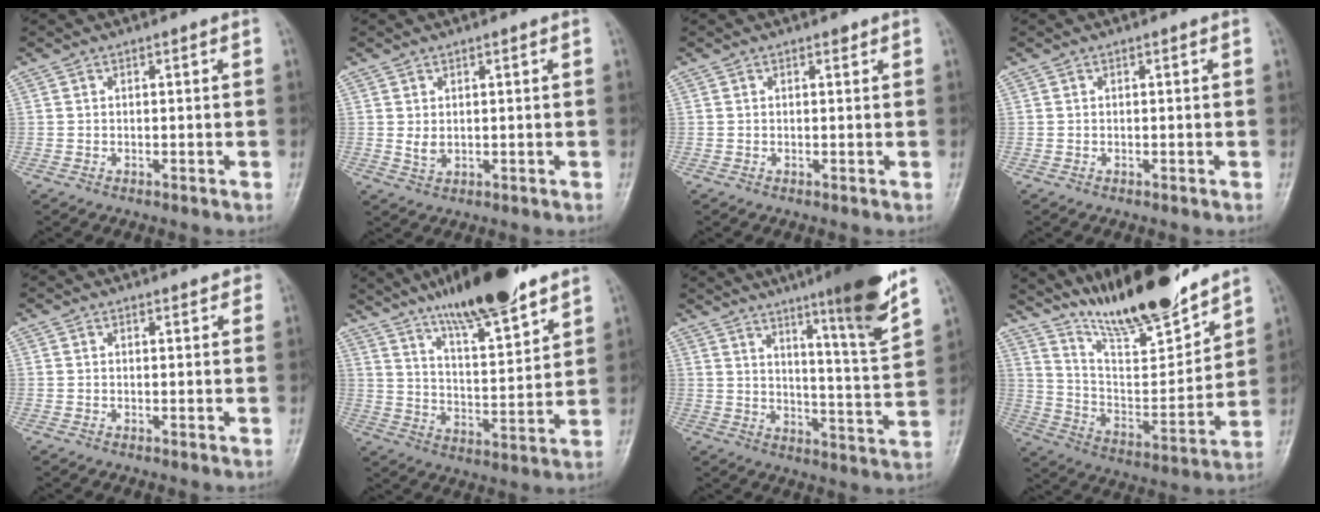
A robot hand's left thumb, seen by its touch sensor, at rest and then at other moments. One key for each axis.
{"total": 2.3, "fx": 0.7, "fy": 1.1, "fz": 1.8, "tx": -0.030, "ty": -0.009, "tz": 0.019}
{"total": 0.6, "fx": 0.5, "fy": 0.3, "fz": 0.3, "tx": -0.006, "ty": -0.005, "tz": 0.006}
{"total": 0.0}
{"total": 1.3, "fx": 1.1, "fy": 0.5, "fz": 0.5, "tx": 0.002, "ty": -0.003, "tz": 0.010}
{"total": 17.6, "fx": 12.9, "fy": 3.6, "fz": 11.5, "tx": -0.165, "ty": -0.067, "tz": 0.216}
{"total": 16.6, "fx": 10.7, "fy": 0.8, "fz": 12.6, "tx": -0.171, "ty": -0.061, "tz": 0.159}
{"total": 19.2, "fx": 16.3, "fy": 3.5, "fz": 9.5, "tx": -0.122, "ty": -0.103, "tz": 0.287}